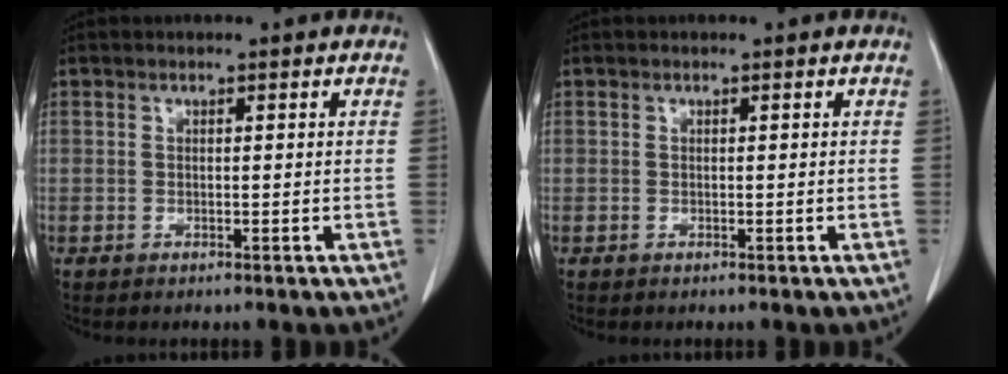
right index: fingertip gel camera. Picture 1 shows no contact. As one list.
[{"total": 0.0}]